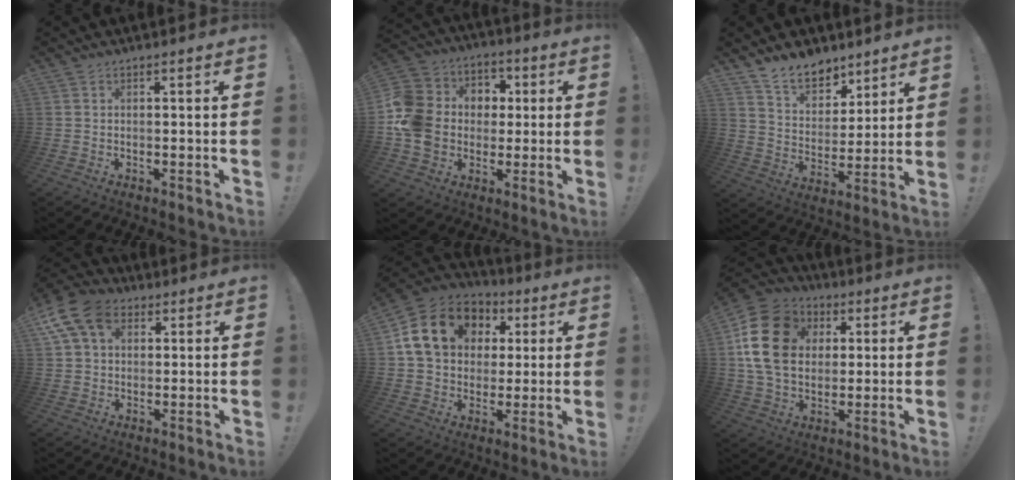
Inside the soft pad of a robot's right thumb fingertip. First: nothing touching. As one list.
[{"total": 17.0, "force": [-1.0, 15.1, 7.8], "torque": [-0.133, 0.020, -0.003]}, {"total": 11.3, "force": [9.1, 6.0, 3.0], "torque": [-0.052, -0.069, 0.177]}, {"total": 13.4, "force": [5.5, 9.4, 7.8], "torque": [-0.151, -0.016, 0.109]}, {"total": 18.8, "force": [5.7, 14.6, 10.3], "torque": [-0.165, -0.004, 0.121]}, {"total": 19.9, "force": [4.1, 15.1, 12.4], "torque": [-0.216, -0.003, 0.080]}]